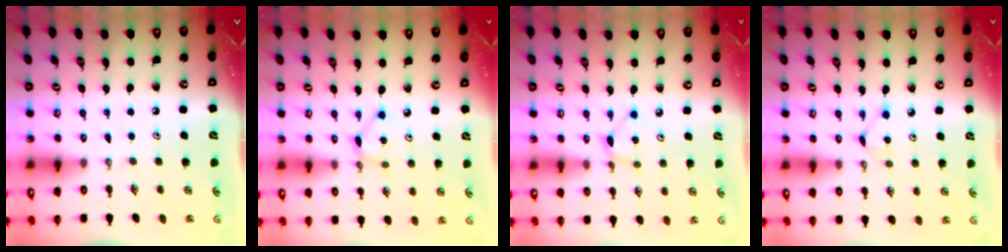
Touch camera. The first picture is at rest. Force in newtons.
{"total": 2.9, "press": 2.9, "slide": 0.1}
{"total": 3.0, "press": 2.9, "slide": 0.4}
{"total": 3.8, "press": 3.7, "slide": 0.5}